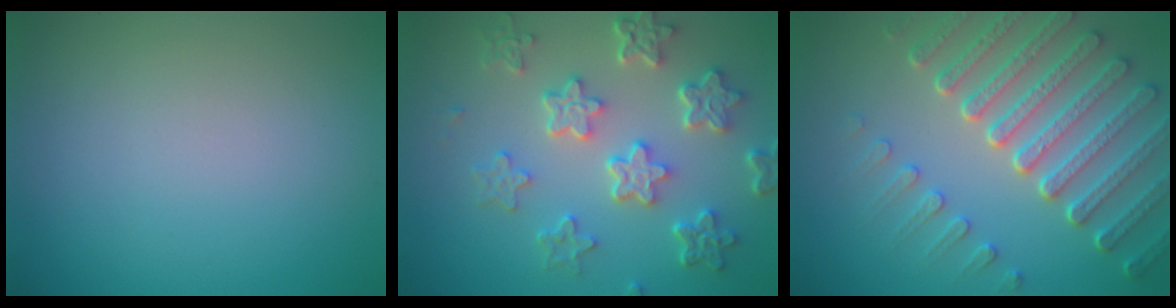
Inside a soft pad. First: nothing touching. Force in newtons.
{"total": 6.1, "press": 4.6, "slide": 4.0}
{"total": 7.6, "press": 5.7, "slide": 5.1}